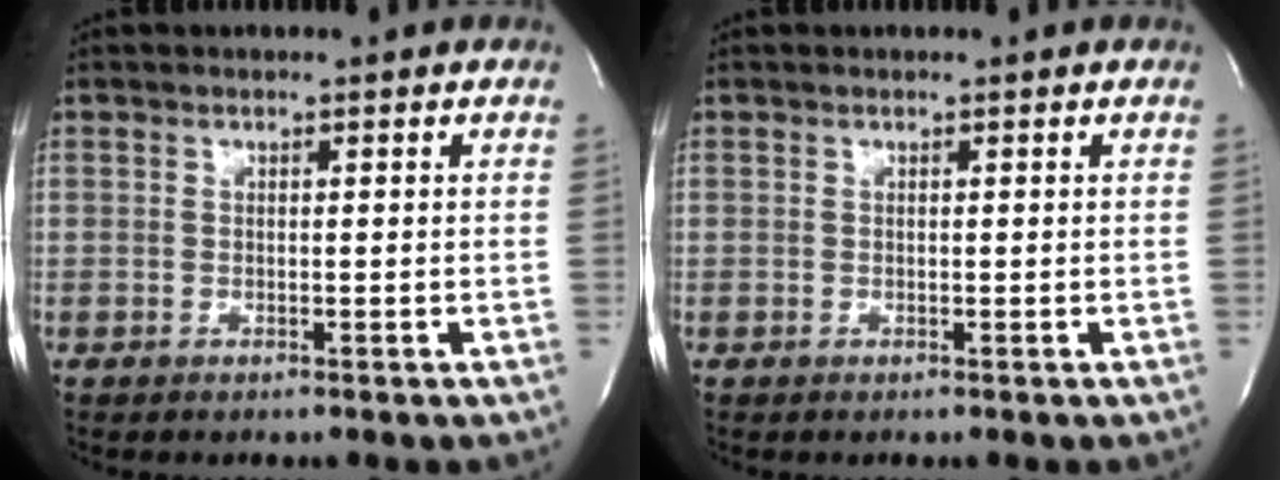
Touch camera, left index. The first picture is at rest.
{"total": 0.0}